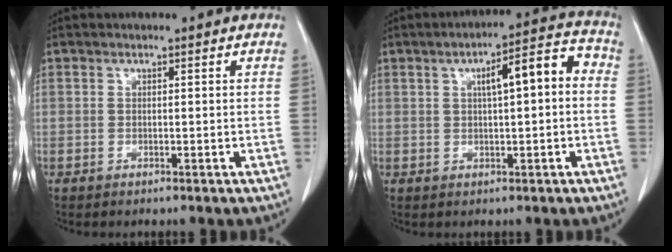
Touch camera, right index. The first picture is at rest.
{"total": 7.9, "force": [1.1, 1.7, 7.6], "torque": [-0.111, 0.032, 0.013]}